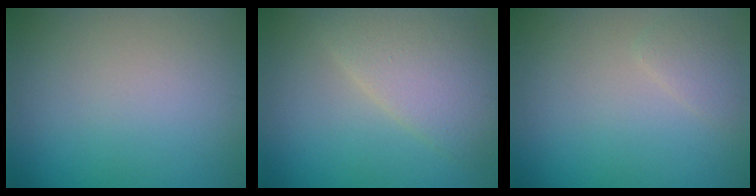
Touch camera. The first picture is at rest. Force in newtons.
{"total": 4.9, "press": 4.9, "slide": 0.2}
{"total": 1.3, "press": 1.3, "slide": 0.1}